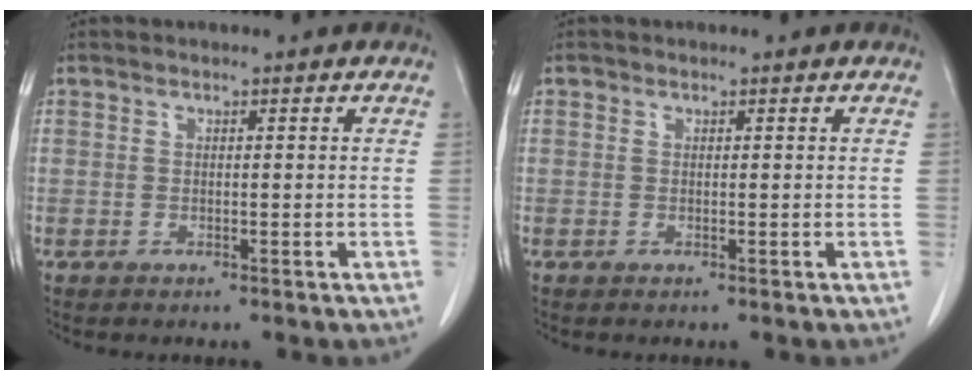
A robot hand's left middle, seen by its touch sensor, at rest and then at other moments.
{"total": 0.0}